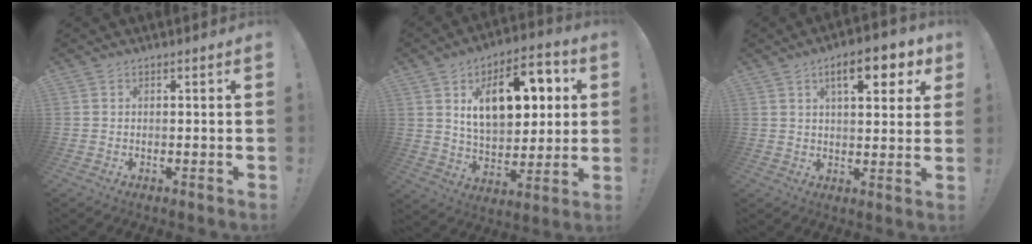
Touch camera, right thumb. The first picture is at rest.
{"total": 18.4, "force": [6.4, 10.5, 13.7], "torque": [-0.196, -0.014, 0.109]}
{"total": 11.2, "force": [5.0, 3.9, 9.2], "torque": [-0.124, -0.013, 0.076]}